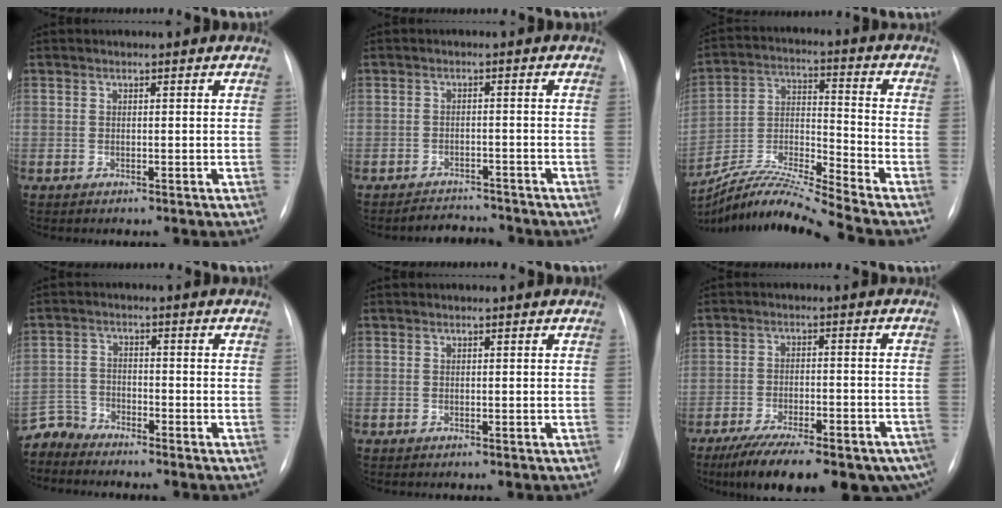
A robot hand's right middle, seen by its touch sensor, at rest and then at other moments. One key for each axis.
{"total": 3.6, "fx": -3.5, "fy": 0.7, "fz": -0.3, "tx": 0.004, "ty": 0.000, "tz": -0.051}
{"total": 12.8, "fx": -11.8, "fy": -2.6, "fz": 4.1, "tx": -0.078, "ty": 0.003, "tz": -0.223}
{"total": 4.1, "fx": -4.0, "fy": 0.3, "fz": -1.1, "tx": 0.021, "ty": -0.006, "tz": -0.078}
{"total": 0.0}
{"total": 22.2, "fx": -16.0, "fy": 7.1, "fz": 13.6, "tx": -0.167, "ty": -0.009, "tz": -0.216}